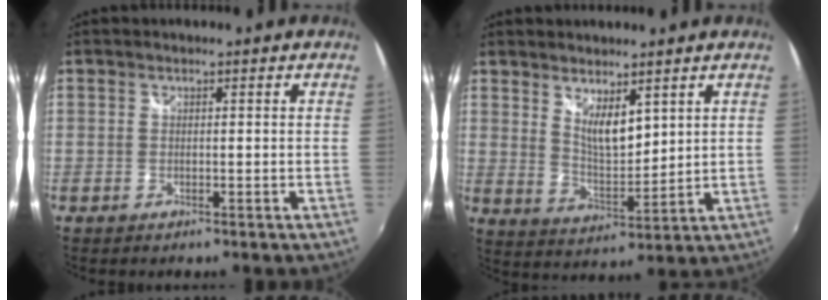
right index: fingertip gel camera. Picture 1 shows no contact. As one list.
[{"total": 6.6, "force": [4.0, 2.5, 4.7], "torque": [-0.073, -0.010, 0.073]}]